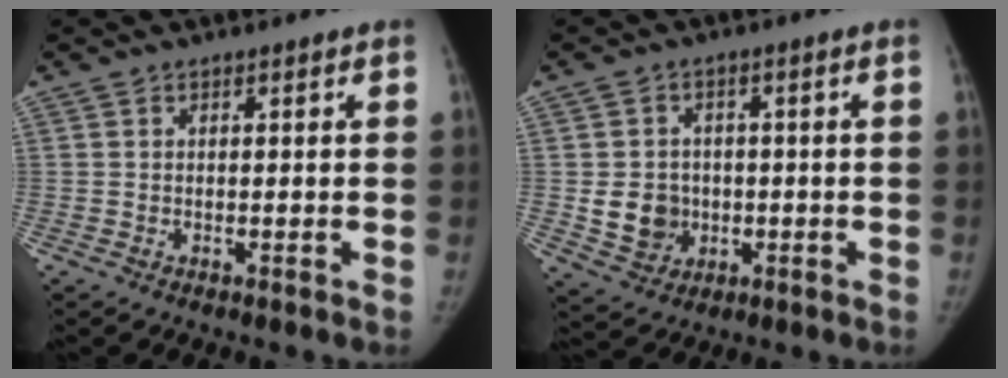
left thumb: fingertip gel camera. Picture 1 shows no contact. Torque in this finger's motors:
{"motor_torque": [0.06, 1.22, 0.77, -0.22, 0.18]}